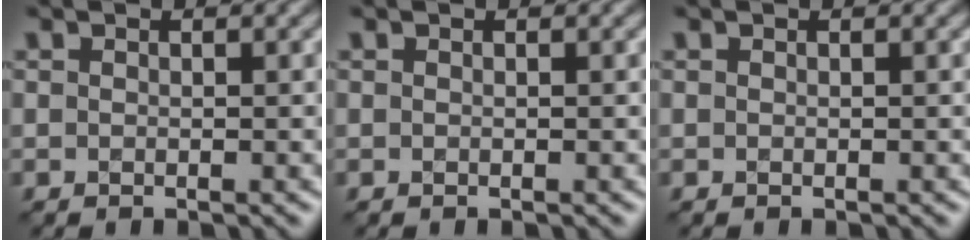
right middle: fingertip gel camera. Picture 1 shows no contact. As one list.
[{"total": 0.0}, {"total": 0.0}]